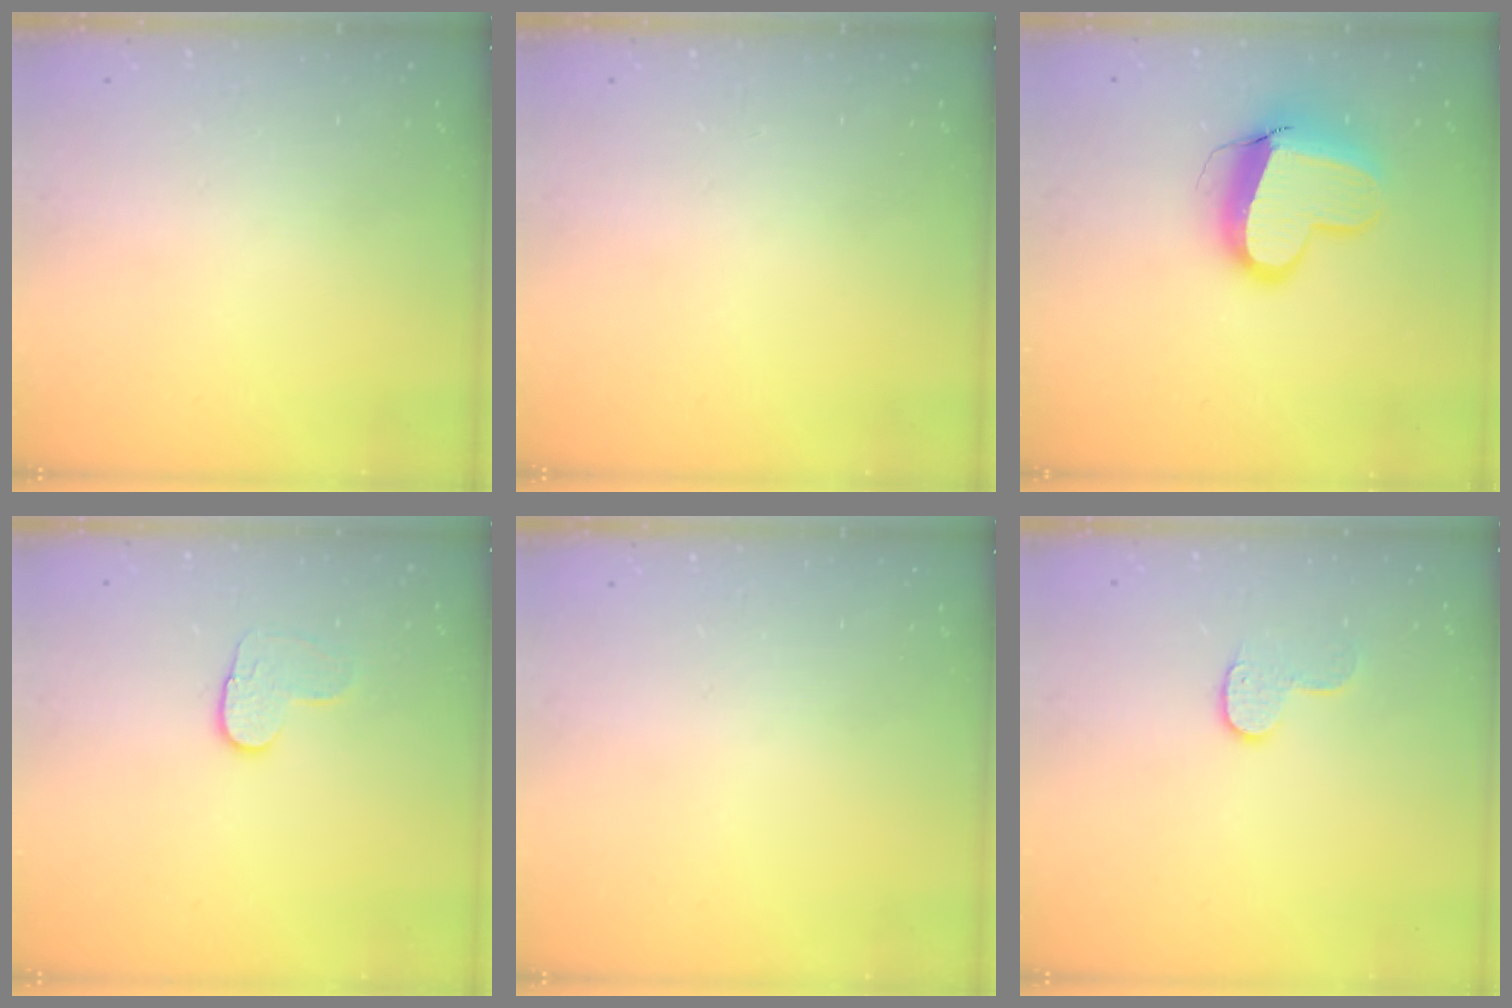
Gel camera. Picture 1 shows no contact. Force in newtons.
{"total": 0.0}
{"total": 13.1, "press": 13.0, "slide": 1.3}
{"total": 4.9, "press": 4.8, "slide": 0.5}
{"total": 0.0}
{"total": 6.9, "press": 6.9, "slide": 0.1}